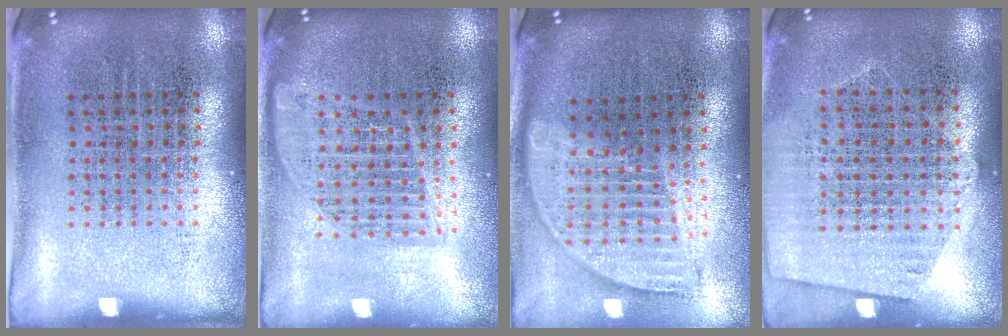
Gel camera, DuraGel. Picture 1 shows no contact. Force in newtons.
{"total": 1.6, "press": 1.4, "slide": 0.7}
{"total": 1.8, "press": 1.5, "slide": 0.9}
{"total": 1.3, "press": 1.2, "slide": 0.5}